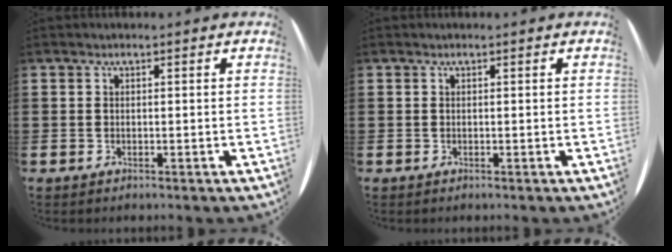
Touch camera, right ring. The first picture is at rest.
{"total": 0.0}